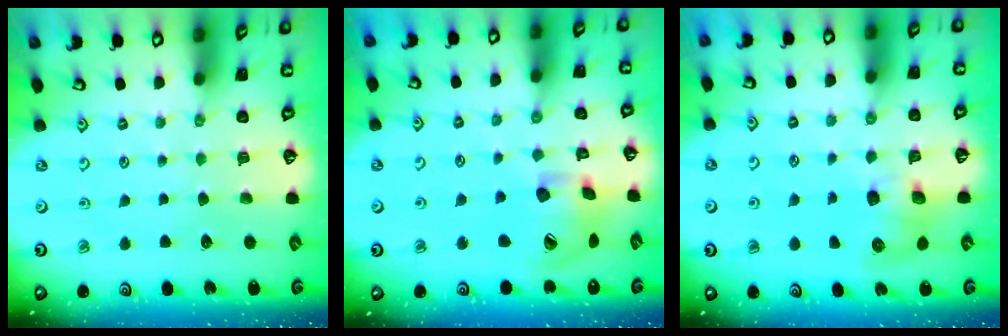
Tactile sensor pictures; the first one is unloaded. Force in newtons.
{"total": 14.6, "press": 14.6, "slide": 0.6}
{"total": 8.0, "press": 8.0, "slide": 1.1}